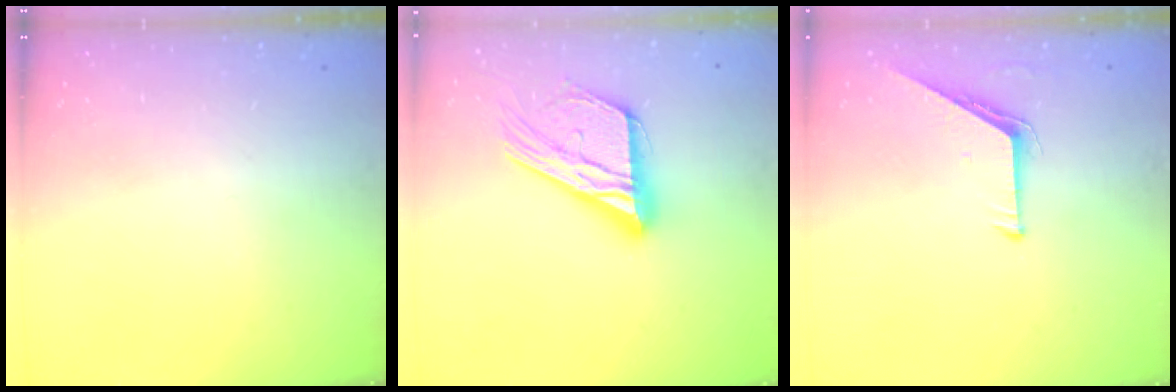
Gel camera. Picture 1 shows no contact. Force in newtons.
{"total": 20.4, "press": 20.4, "slide": 1.8}
{"total": 5.3, "press": 5.3, "slide": 0.5}